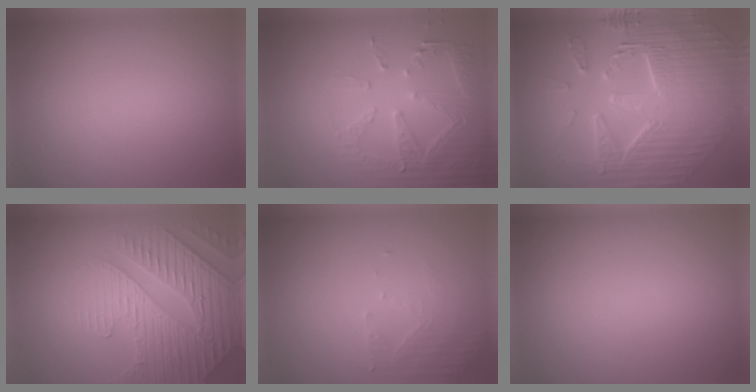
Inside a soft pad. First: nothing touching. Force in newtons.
{"total": 4.5, "press": 3.5, "slide": 2.9}
{"total": 10.8, "press": 7.4, "slide": 7.8}
{"total": 4.6, "press": 4.3, "slide": 1.6}
{"total": 2.0, "press": 1.9, "slide": 0.3}
{"total": 0.0}